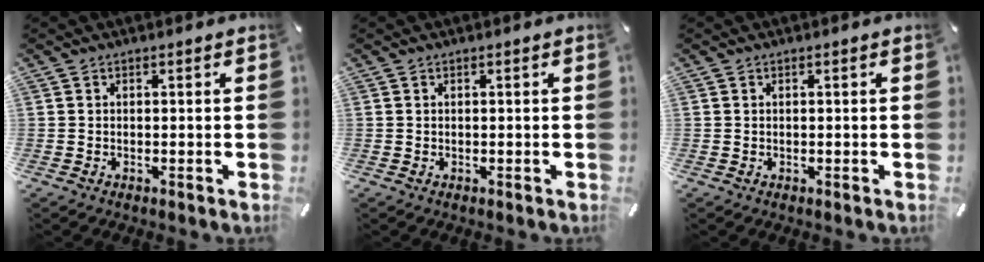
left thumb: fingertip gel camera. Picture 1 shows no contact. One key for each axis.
{"total": 0.0}
{"total": 0.0}